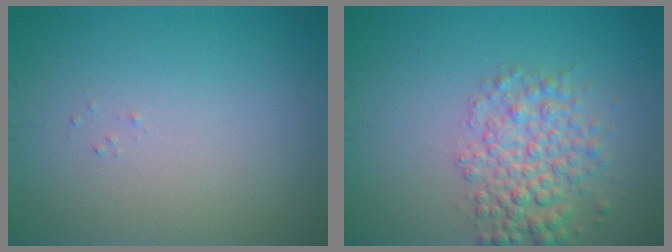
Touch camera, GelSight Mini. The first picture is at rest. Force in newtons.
{"total": 4.2, "press": 4.2, "slide": 0.1}